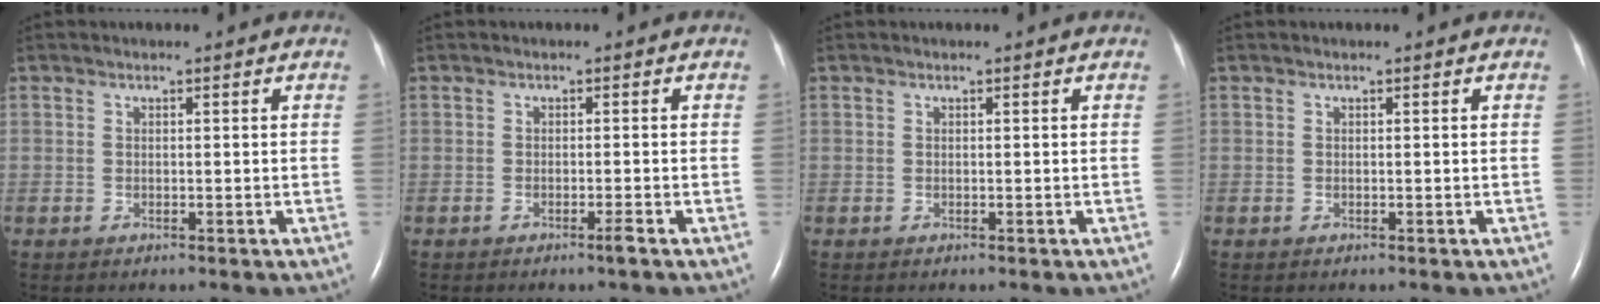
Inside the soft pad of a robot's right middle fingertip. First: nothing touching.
{"total": 1.1, "force": [-0.8, -0.3, 0.8], "torque": [-0.014, -0.001, -0.013]}
{"total": 0.0}
{"total": 0.0}